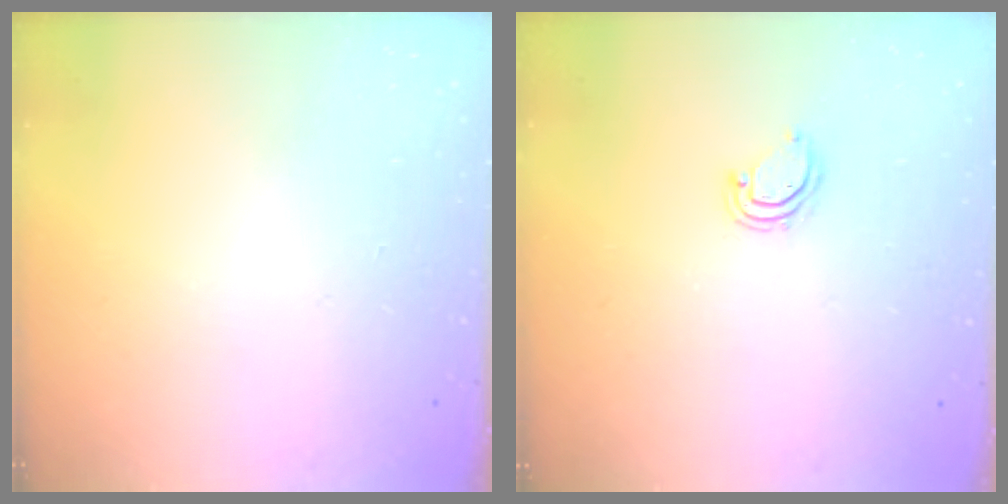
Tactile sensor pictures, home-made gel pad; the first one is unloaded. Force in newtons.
{"total": 3.9, "press": 3.9, "slide": 0.3}